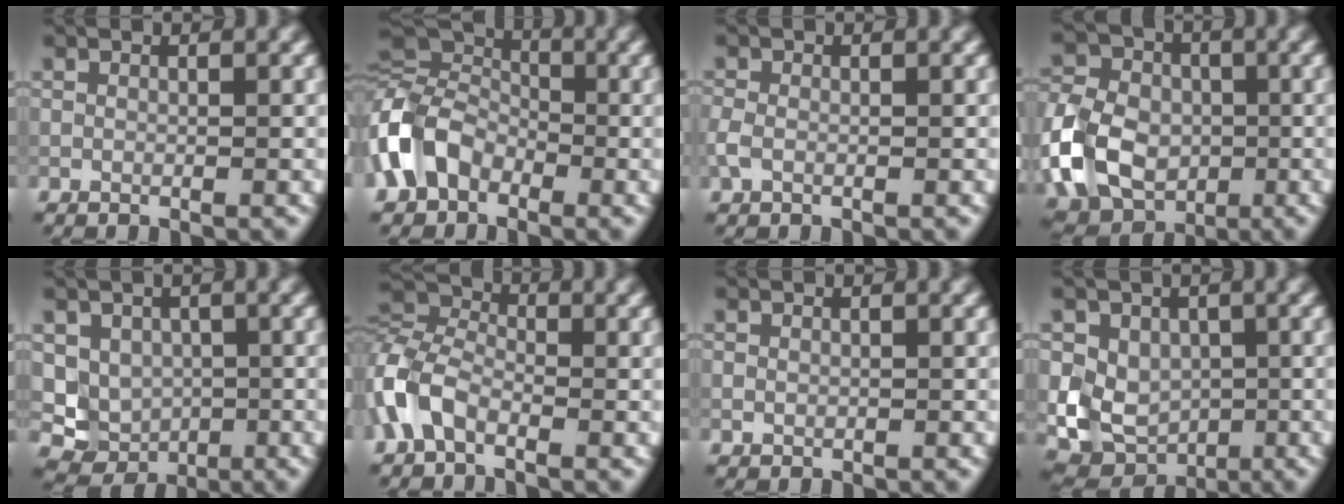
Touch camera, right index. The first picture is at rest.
{"total": 8.0, "force": [-2.8, 5.7, 4.9], "torque": [-0.105, 0.010, -0.079]}
{"total": 1.5, "force": [-0.6, 1.0, 0.9], "torque": [-0.025, 0.001, -0.017]}
{"total": 11.5, "force": [-3.0, 8.5, 7.1], "torque": [-0.172, -0.004, -0.076]}
{"total": 4.1, "force": [0.3, 3.8, 1.7], "torque": [-0.024, -0.017, 0.007]}
{"total": 5.5, "force": [-2.6, 3.4, 3.5], "torque": [-0.083, 0.008, -0.073]}
{"total": 0.5, "force": [0.1, 0.5, 0.2], "torque": [0.000, -0.002, 0.002]}
{"total": 7.2, "force": [0.1, 6.0, 3.9], "torque": [-0.051, -0.004, -0.002]}